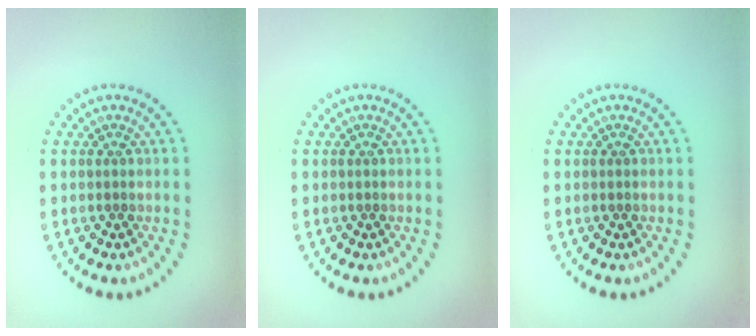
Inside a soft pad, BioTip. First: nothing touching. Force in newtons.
{"total": 0.0}
{"total": 0.0}